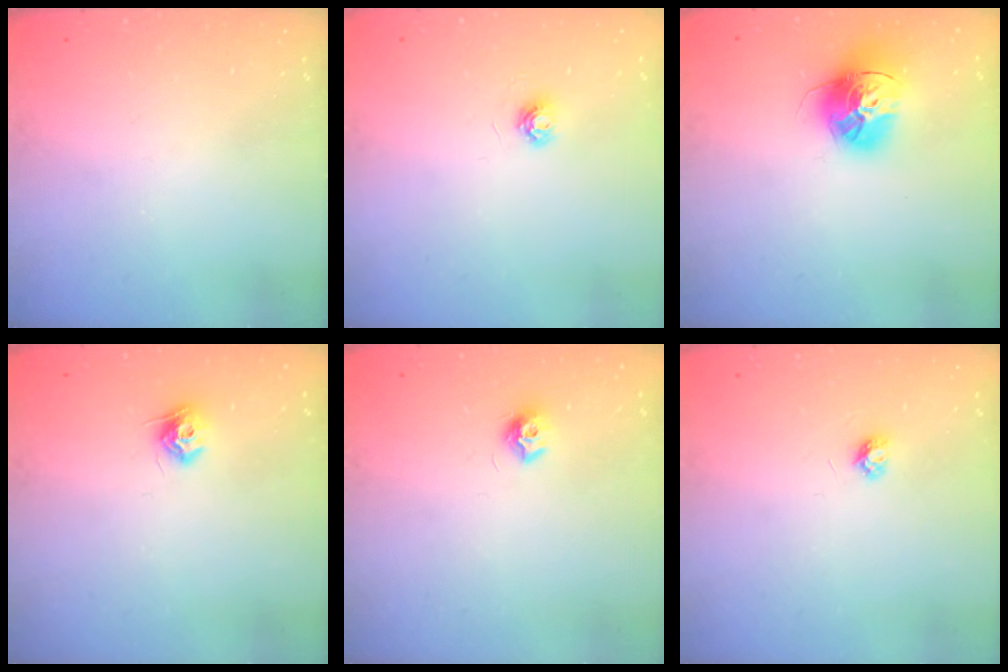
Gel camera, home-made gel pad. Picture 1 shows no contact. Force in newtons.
{"total": 4.5, "press": 4.5, "slide": 0.5}
{"total": 15.6, "press": 15.5, "slide": 1.4}
{"total": 8.1, "press": 8.1, "slide": 0.2}
{"total": 7.8, "press": 7.8, "slide": 0.3}
{"total": 3.5, "press": 3.4, "slide": 0.3}